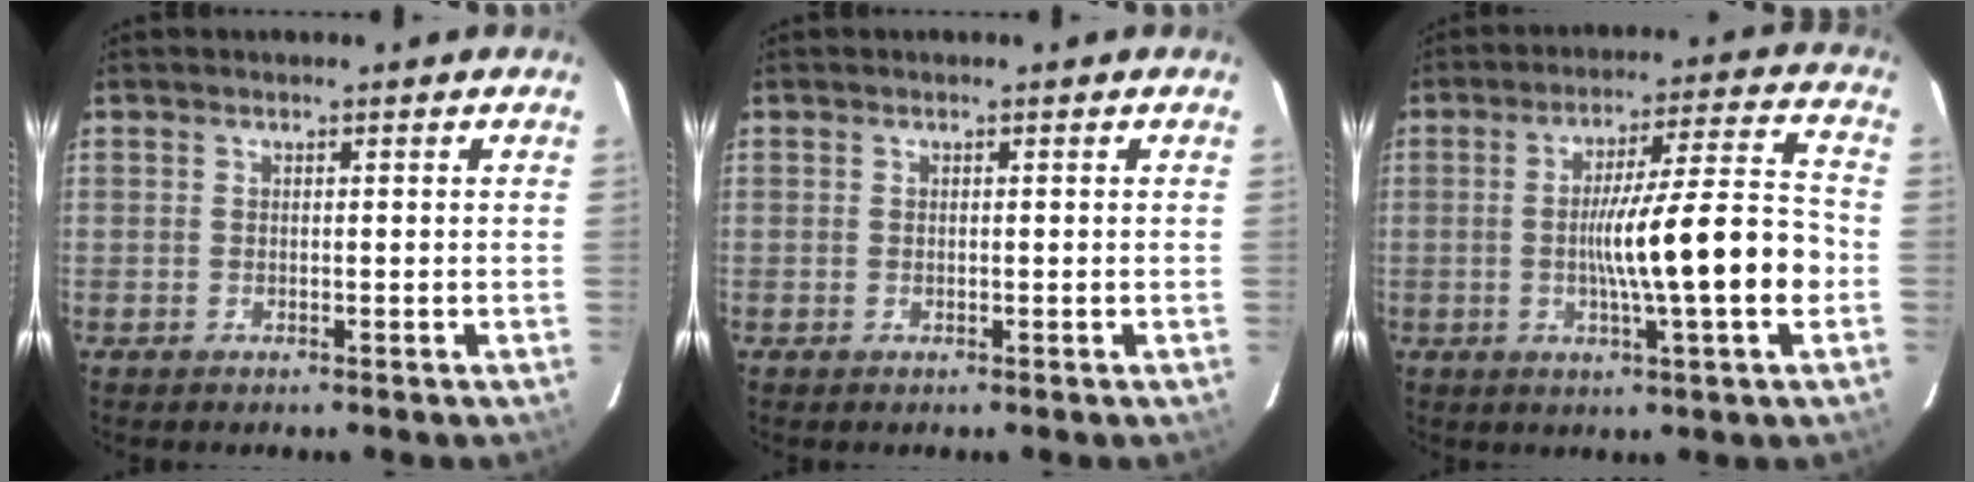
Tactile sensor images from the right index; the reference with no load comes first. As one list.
[{"total": 0.0}, {"total": 14.3, "force": [-2.9, 0.2, 14.0], "torque": [-0.214, 0.001, -0.043]}]